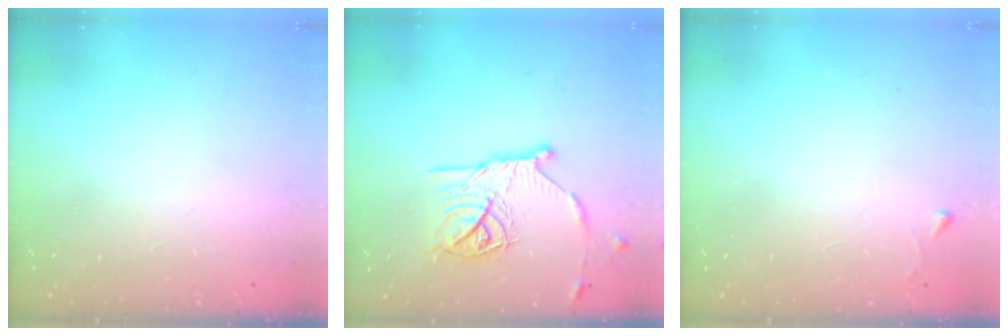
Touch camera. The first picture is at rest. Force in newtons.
{"total": 17.0, "press": 17.0, "slide": 1.0}
{"total": 2.3, "press": 2.3, "slide": 0.4}